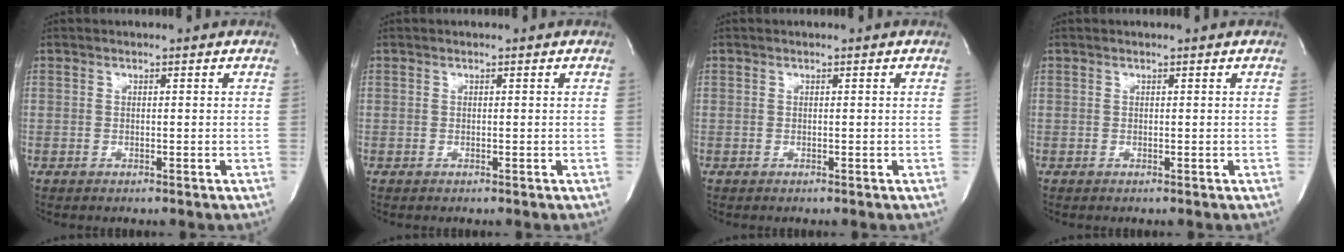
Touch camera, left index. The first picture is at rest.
{"total": 0.0}
{"total": 0.0}
{"total": 0.0}